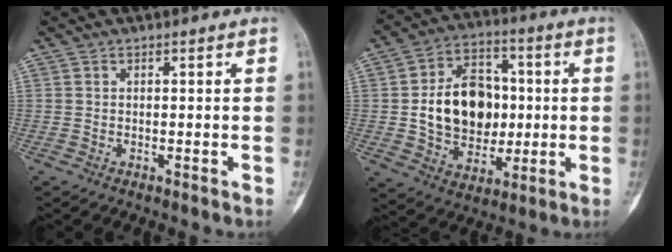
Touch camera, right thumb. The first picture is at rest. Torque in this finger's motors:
{"motor_torque": [1.74, 1.90, 0.43, -0.35, 0.12]}